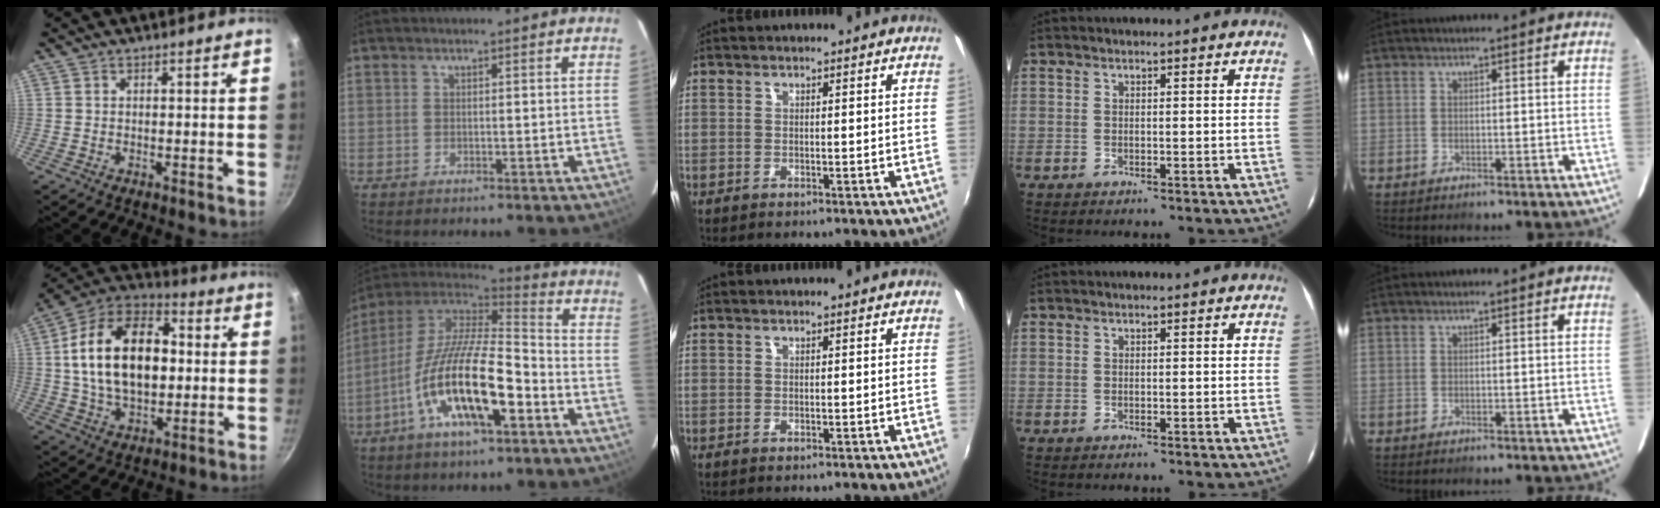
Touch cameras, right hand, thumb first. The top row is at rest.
{"thumb": {"total": 21.9, "force": [1.8, 13.8, 16.9], "torque": [-0.261, 0.026, 0.019]}, "index": {"total": 20.0, "force": [-8.2, 6.2, 17.2], "torque": [-0.320, -0.020, -0.155]}}